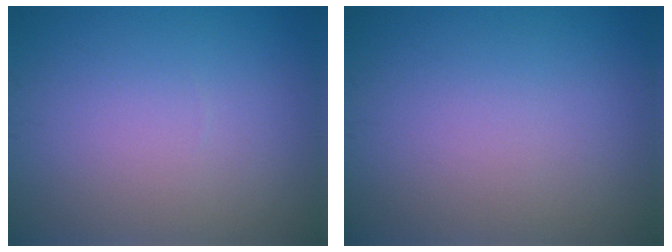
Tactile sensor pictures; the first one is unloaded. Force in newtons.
{"total": 0.0}